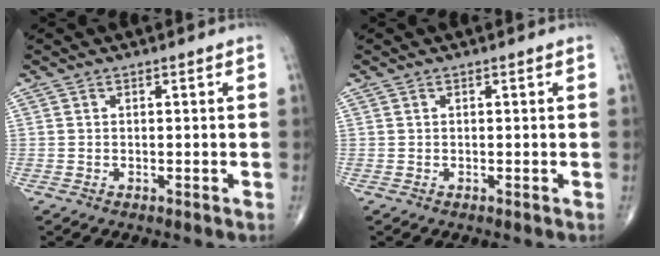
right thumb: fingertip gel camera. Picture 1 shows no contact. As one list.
[{"total": 0.0}]